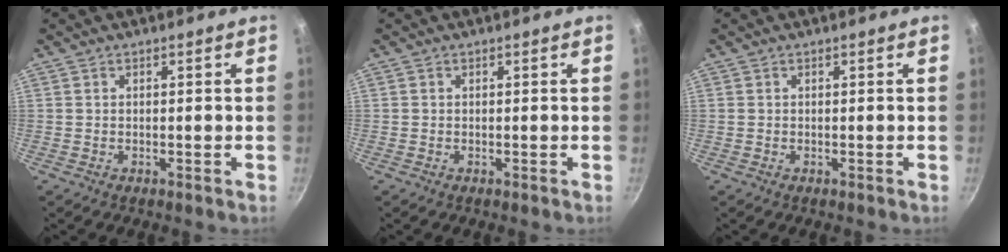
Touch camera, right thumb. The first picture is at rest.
{"total": 0.0}
{"total": 0.0}